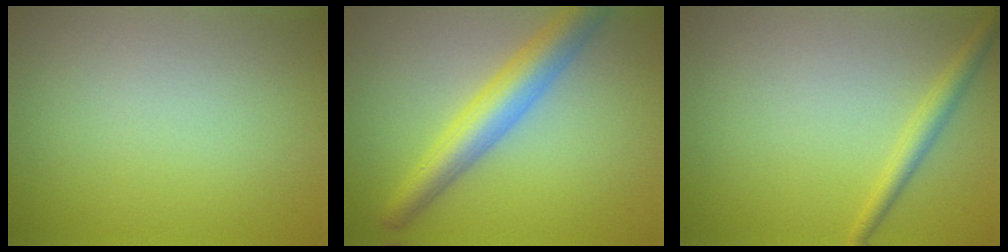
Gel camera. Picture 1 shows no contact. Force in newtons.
{"total": 5.2, "press": 5.1, "slide": 0.2}
{"total": 2.0, "press": 2.0, "slide": 0.1}